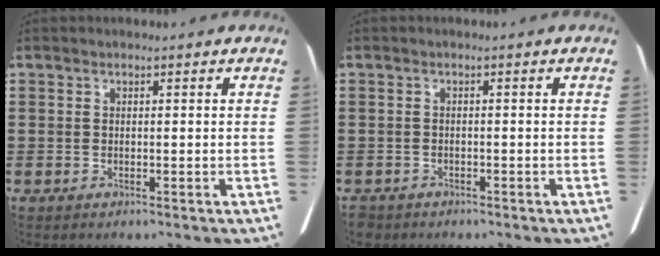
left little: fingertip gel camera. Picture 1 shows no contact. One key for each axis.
{"total": 0.9, "fx": -0.9, "fy": 0.1, "fz": 0.1, "tx": -0.006, "ty": -0.001, "tz": -0.019}